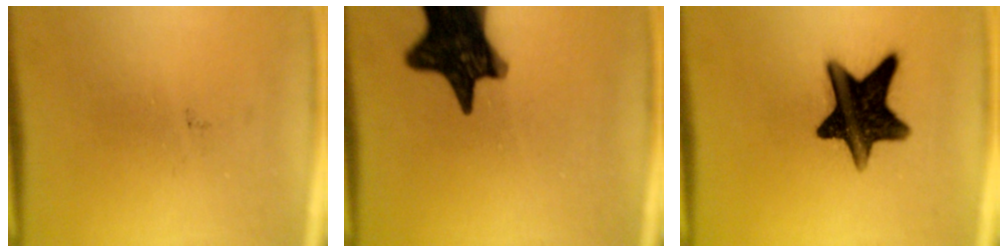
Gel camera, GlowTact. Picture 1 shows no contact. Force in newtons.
{"total": 16.5}
{"total": 14.4}